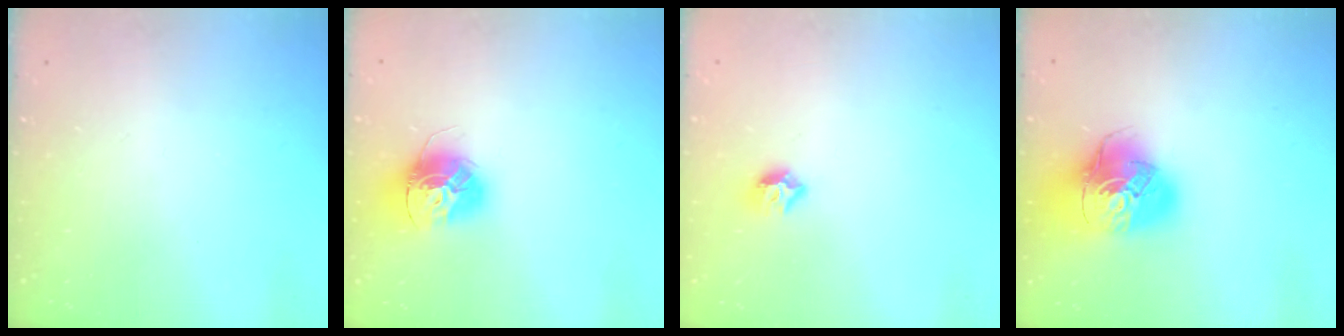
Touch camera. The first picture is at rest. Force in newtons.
{"total": 14.9, "press": 14.8, "slide": 1.3}
{"total": 7.5, "press": 7.4, "slide": 0.8}
{"total": 17.1, "press": 17.0, "slide": 2.5}